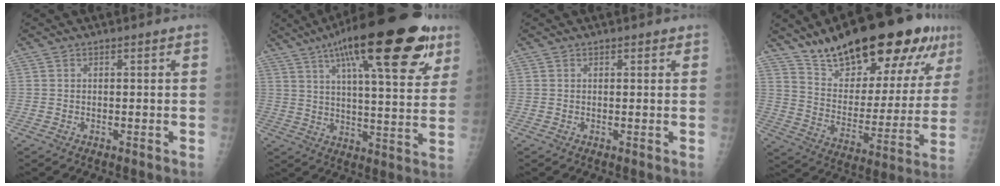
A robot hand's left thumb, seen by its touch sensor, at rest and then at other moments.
{"total": 26.6, "force": [14.1, 7.6, 21.2], "torque": [-0.299, -0.017, 0.208]}
{"total": 1.0, "force": [0.7, 0.5, 0.4], "torque": [0.002, -0.002, 0.004]}
{"total": 27.0, "force": [18.2, 9.2, 17.8], "torque": [-0.234, -0.064, 0.288]}